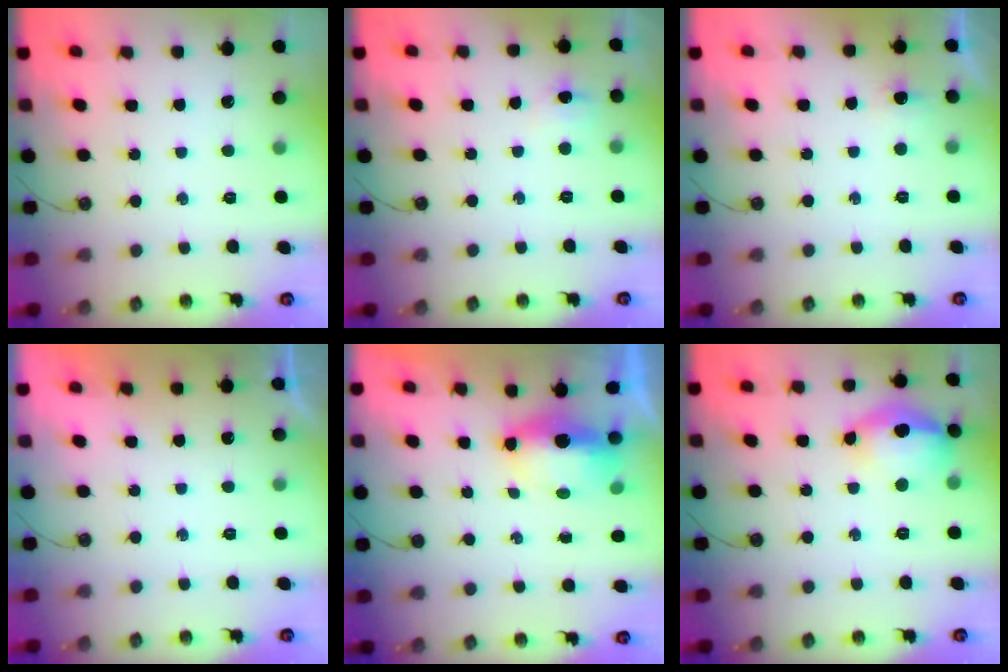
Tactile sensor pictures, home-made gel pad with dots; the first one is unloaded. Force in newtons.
{"total": 4.3, "press": 4.1, "slide": 1.4}
{"total": 12.8, "press": 5.4, "slide": 11.5}
{"total": 0.0}
{"total": 6.6, "press": 6.5, "slide": 1.2}
{"total": 20.4, "press": 16.3, "slide": 12.3}